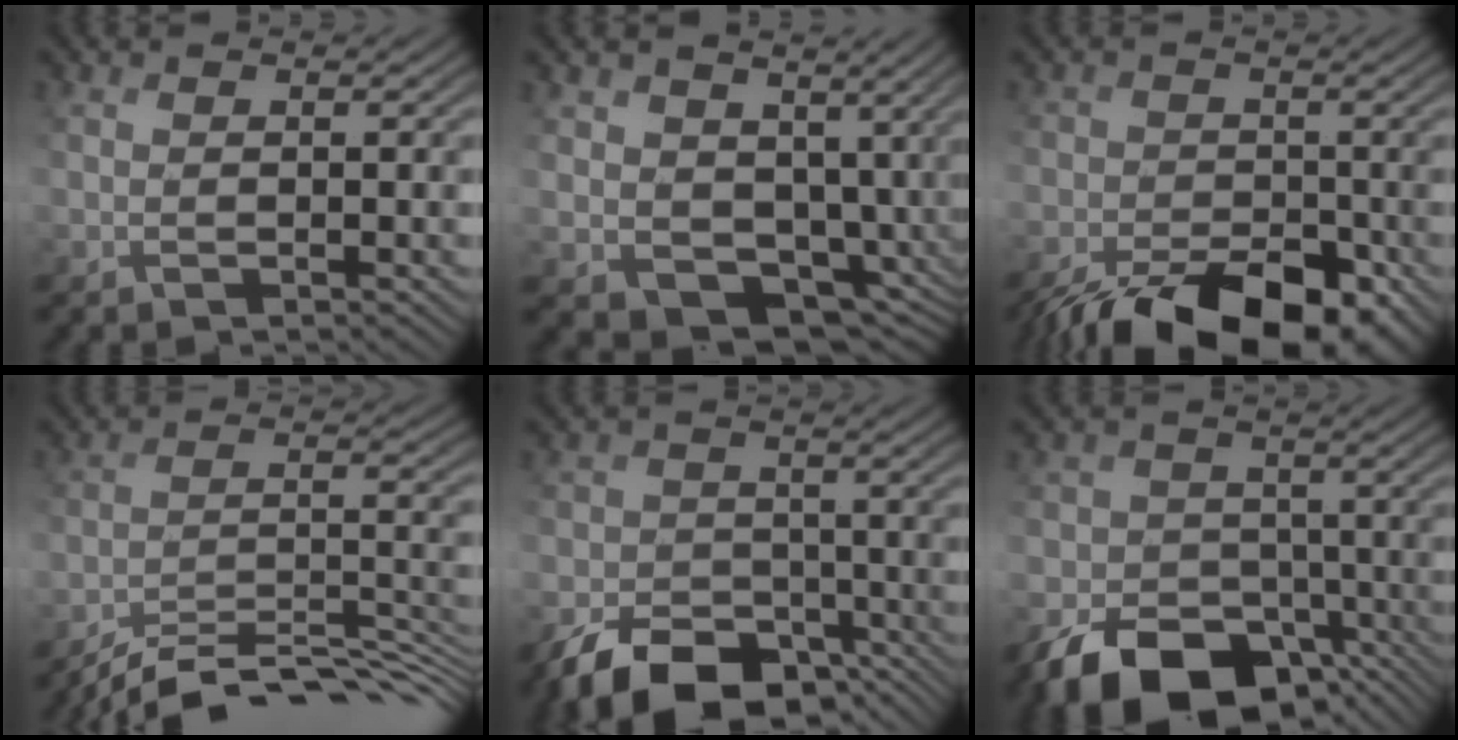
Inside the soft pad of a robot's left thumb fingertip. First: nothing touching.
{"total": 9.3, "force": [0.2, 7.7, 5.2], "torque": [-0.134, -0.035, 0.011]}
{"total": 11.6, "force": [-9.0, 4.9, 5.3], "torque": [-0.082, -0.043, -0.133]}
{"total": 10.7, "force": [-9.9, 1.5, 3.9], "torque": [-0.052, 0.007, -0.163]}
{"total": 9.0, "force": [-7.1, 4.8, 2.8], "torque": [-0.033, -0.026, -0.122]}
{"total": 10.4, "force": [-6.9, 6.8, 3.9], "torque": [-0.050, -0.032, -0.122]}